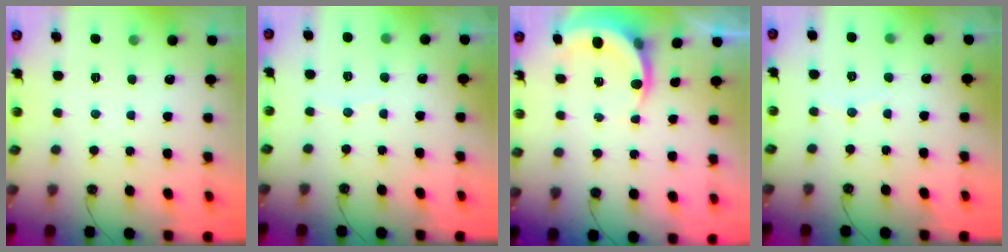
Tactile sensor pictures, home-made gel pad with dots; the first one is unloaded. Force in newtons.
{"total": 3.0, "press": 2.9, "slide": 0.7}
{"total": 4.6, "press": 4.6, "slide": 0.4}
{"total": 3.0, "press": 2.9, "slide": 0.7}